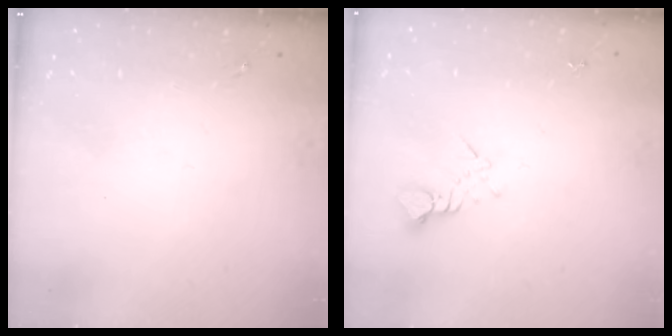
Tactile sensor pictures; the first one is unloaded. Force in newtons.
{"total": 3.7, "press": 3.7, "slide": 0.3}